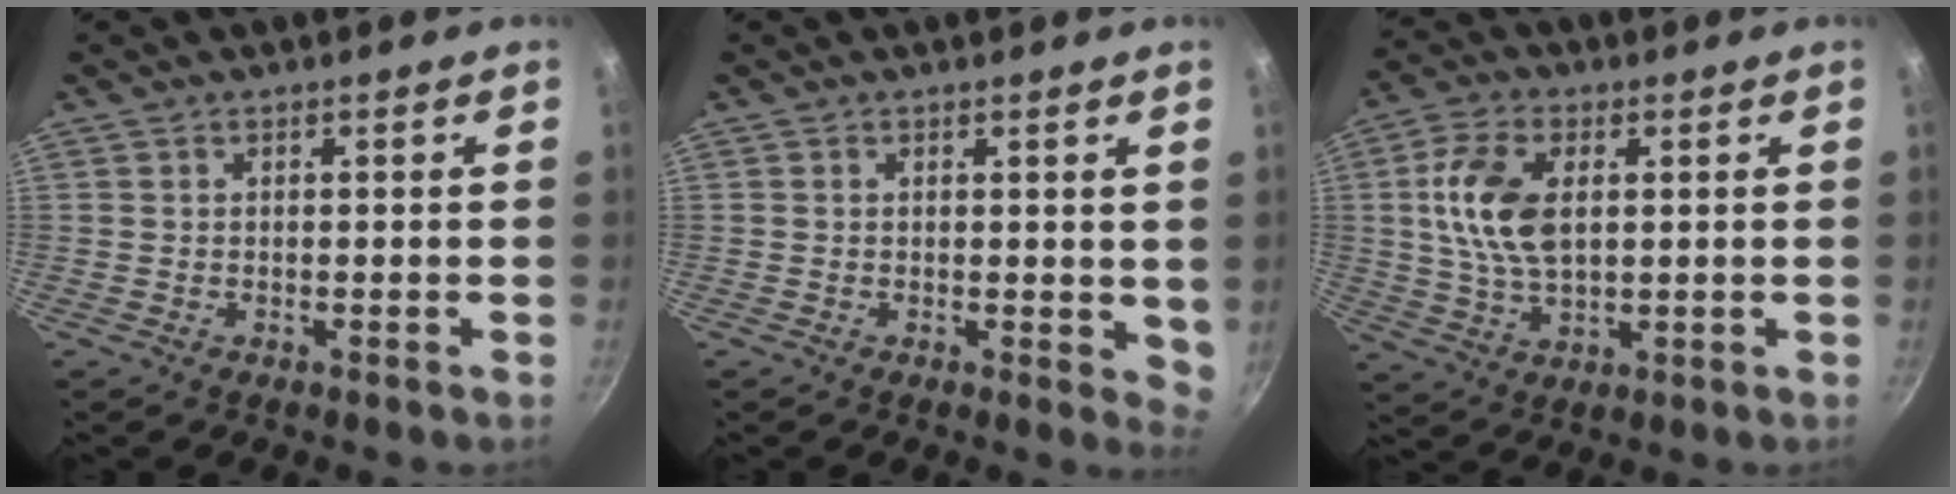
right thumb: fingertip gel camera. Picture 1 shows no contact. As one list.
[{"total": 3.7, "force": [0.9, 2.0, 2.9], "torque": [-0.026, -0.004, 0.012]}, {"total": 11.6, "force": [2.0, 6.8, 9.2], "torque": [-0.168, 0.003, 0.036]}]